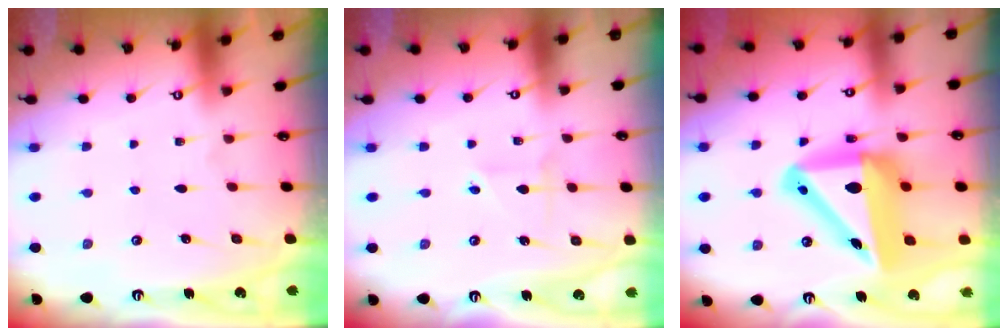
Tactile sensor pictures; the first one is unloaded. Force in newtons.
{"total": 1.8, "press": 1.7, "slide": 0.2}
{"total": 17.0, "press": 16.5, "slide": 4.0}